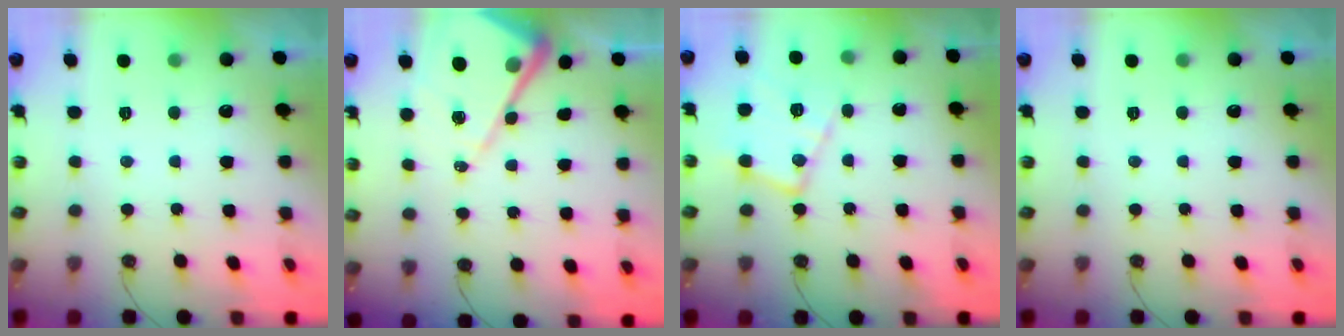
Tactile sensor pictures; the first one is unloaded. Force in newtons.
{"total": 13.1, "press": 13.1, "slide": 1.4}
{"total": 14.7, "press": 14.6, "slide": 1.3}
{"total": 0.0}